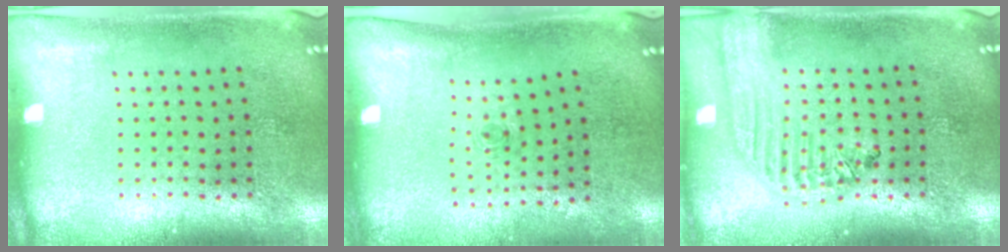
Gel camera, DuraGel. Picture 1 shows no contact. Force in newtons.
{"total": 0.5, "press": 0.3, "slide": 0.5}
{"total": 2.0, "press": 1.8, "slide": 0.9}